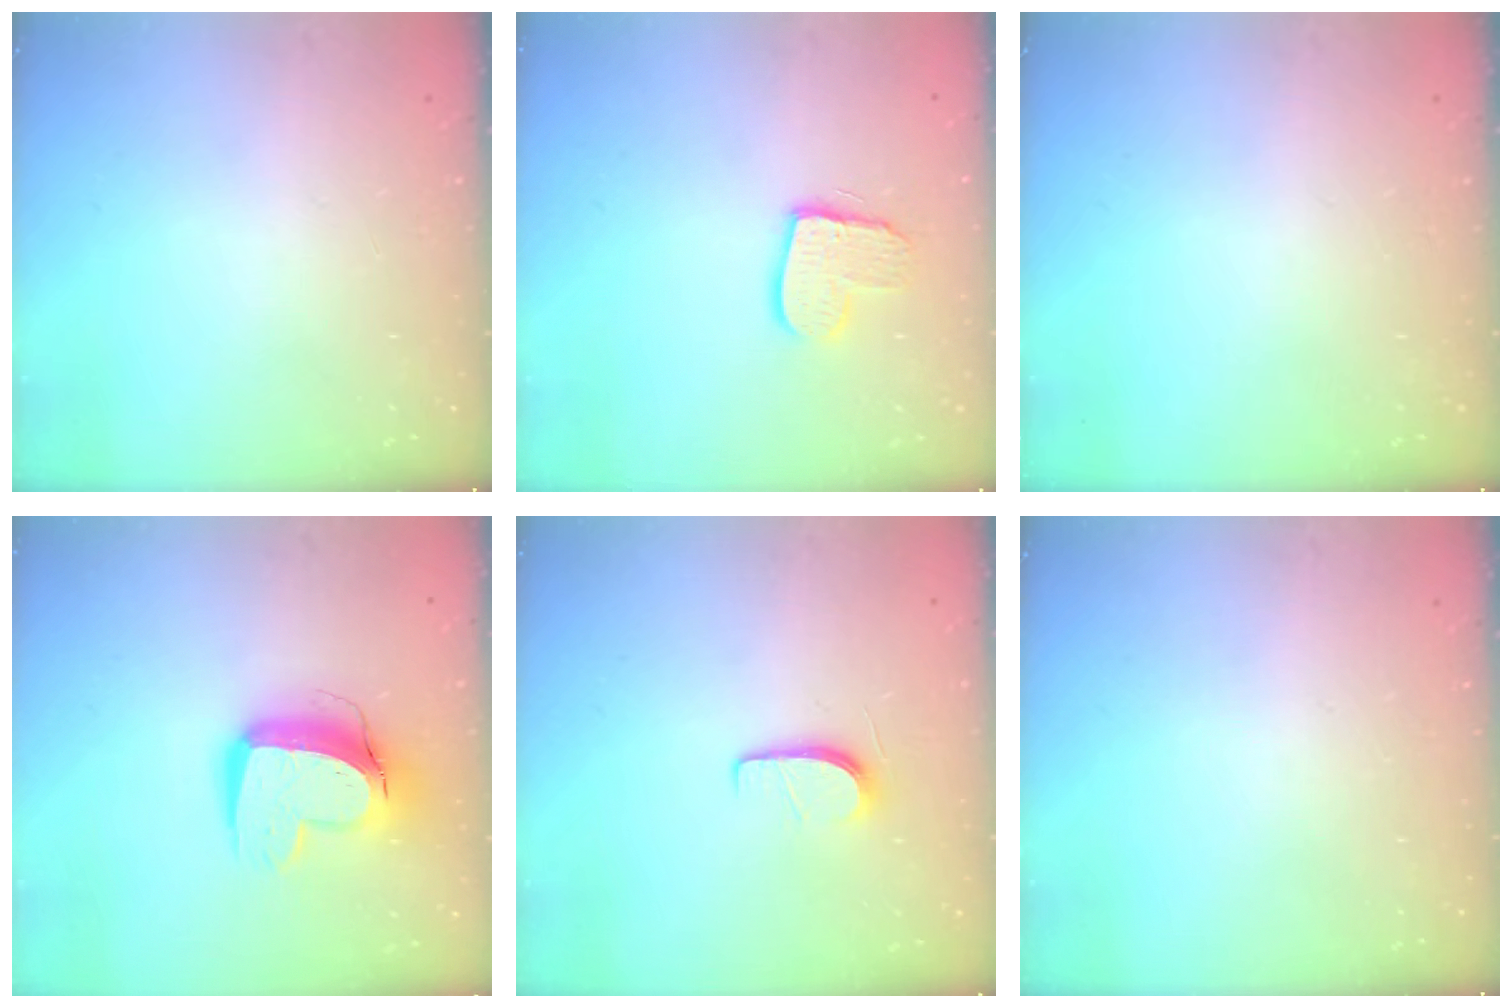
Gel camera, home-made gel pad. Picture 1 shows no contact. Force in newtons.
{"total": 10.3, "press": 10.3, "slide": 0.8}
{"total": 0.0}
{"total": 14.0, "press": 14.0, "slide": 1.5}
{"total": 5.6, "press": 5.6, "slide": 0.7}
{"total": 0.0}